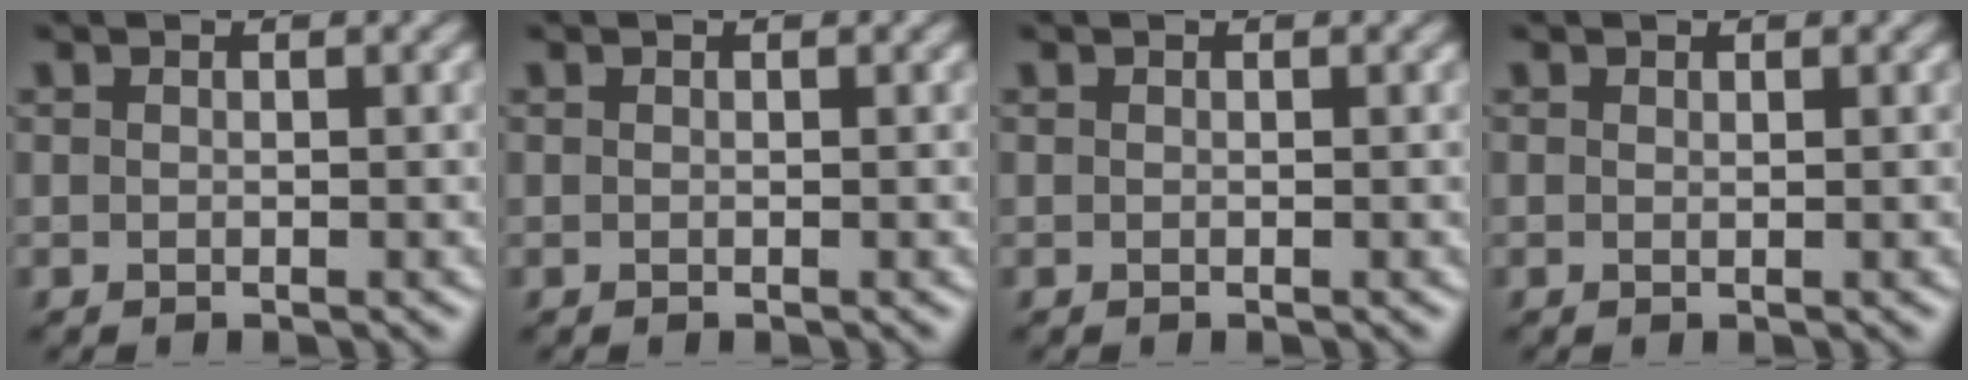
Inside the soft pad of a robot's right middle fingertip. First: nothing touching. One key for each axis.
{"total": 0.0}
{"total": 0.0}
{"total": 0.0}